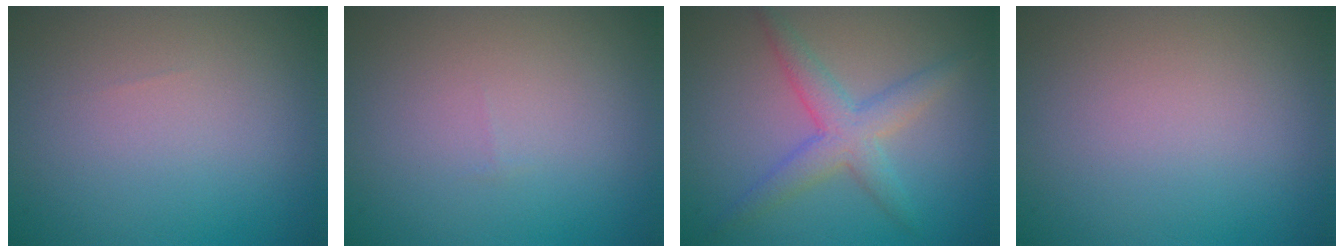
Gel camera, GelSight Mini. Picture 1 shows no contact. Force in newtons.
{"total": 0.0}
{"total": 3.7, "press": 3.7, "slide": 0.0}
{"total": 0.0}